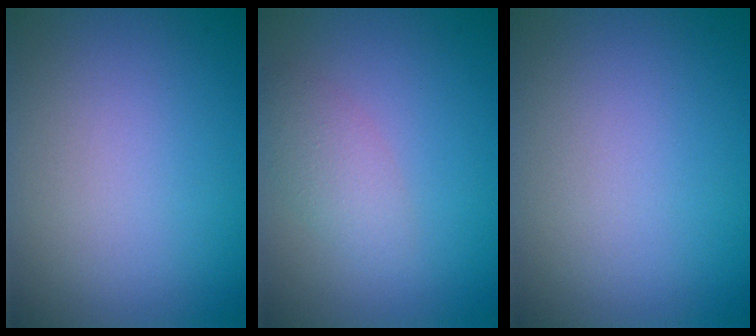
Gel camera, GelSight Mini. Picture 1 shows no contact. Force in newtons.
{"total": 2.1, "press": 2.1, "slide": 0.2}
{"total": 0.0}